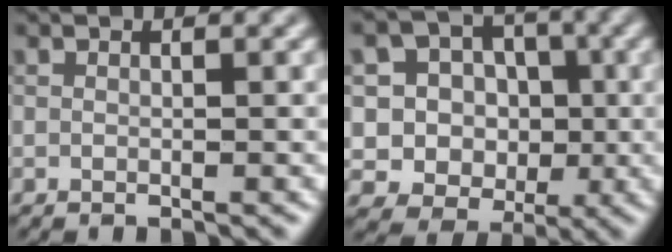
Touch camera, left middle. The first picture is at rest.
{"total": 7.5, "force": [0.5, 7.0, 2.8], "torque": [-0.043, 0.027, -0.024]}